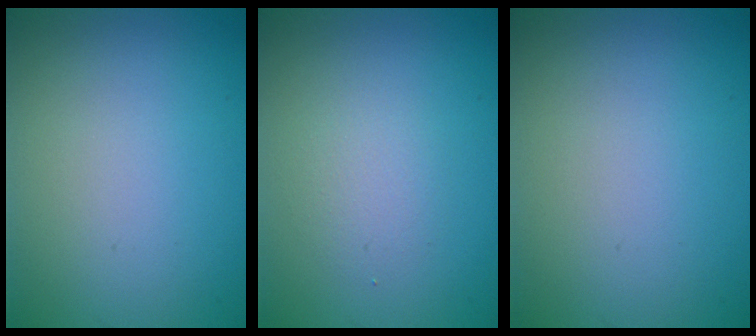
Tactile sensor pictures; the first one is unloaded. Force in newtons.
{"total": 1.7, "press": 1.7, "slide": 0.1}
{"total": 0.0}